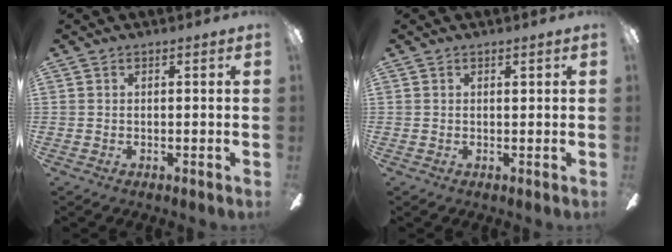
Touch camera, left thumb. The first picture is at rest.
{"total": 0.5, "force": [0.4, 0.3, 0.3], "torque": [0.001, -0.002, 0.005]}